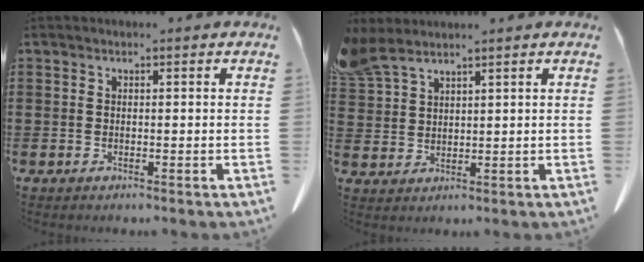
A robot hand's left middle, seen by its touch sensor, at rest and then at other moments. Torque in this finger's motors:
{"motor_torque": [1.33, -0.80, 0.82, 0.16]}